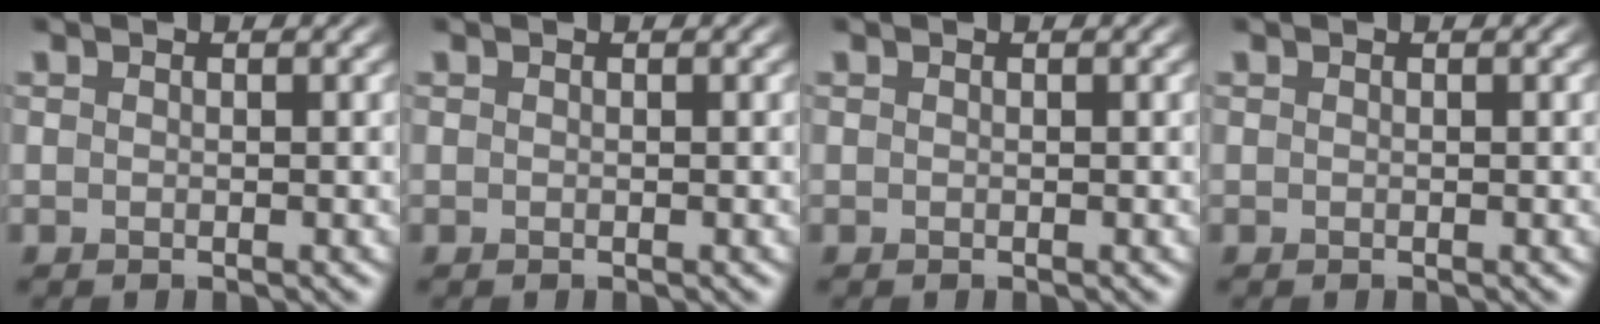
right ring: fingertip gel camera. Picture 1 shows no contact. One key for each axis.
{"total": 0.0}
{"total": 0.0}
{"total": 0.0}